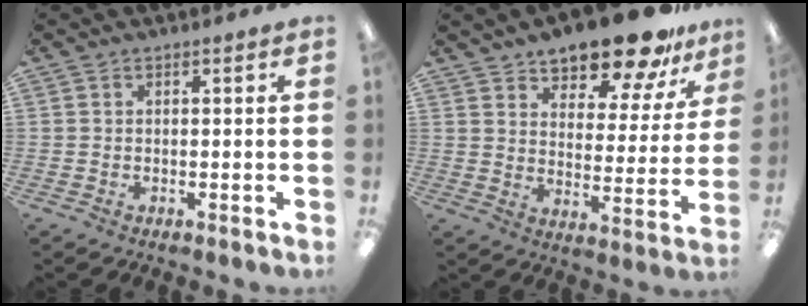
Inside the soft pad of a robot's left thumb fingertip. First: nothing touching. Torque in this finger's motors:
{"motor_torque": [0.38, 0.55, 1.54, -1.24, 0.02]}